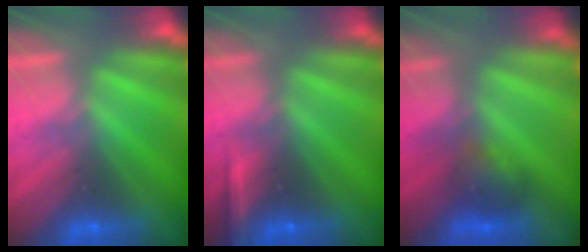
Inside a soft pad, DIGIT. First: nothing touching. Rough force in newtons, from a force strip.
{"total": 2.3}
{"total": 7.3}